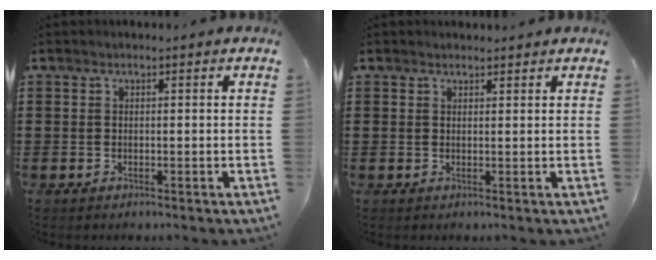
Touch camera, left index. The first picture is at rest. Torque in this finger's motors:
{"motor_torque": [0.86, -1.28, 0.03, -0.01]}